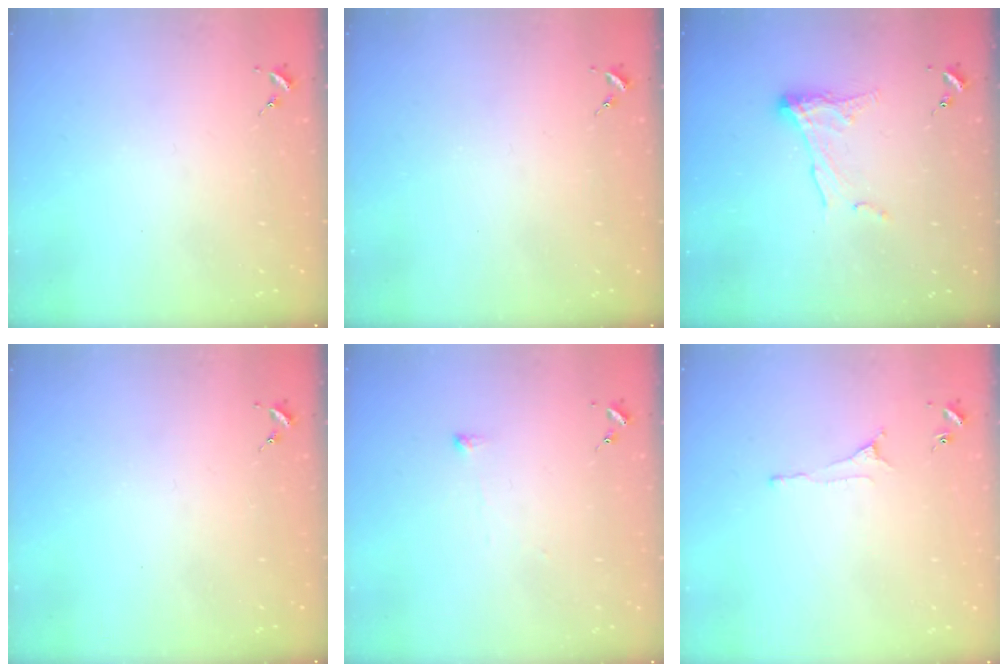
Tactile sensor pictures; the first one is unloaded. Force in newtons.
{"total": 0.0}
{"total": 9.6, "press": 9.6, "slide": 0.5}
{"total": 0.0}
{"total": 2.7, "press": 2.6, "slide": 0.5}
{"total": 4.2, "press": 4.1, "slide": 0.8}